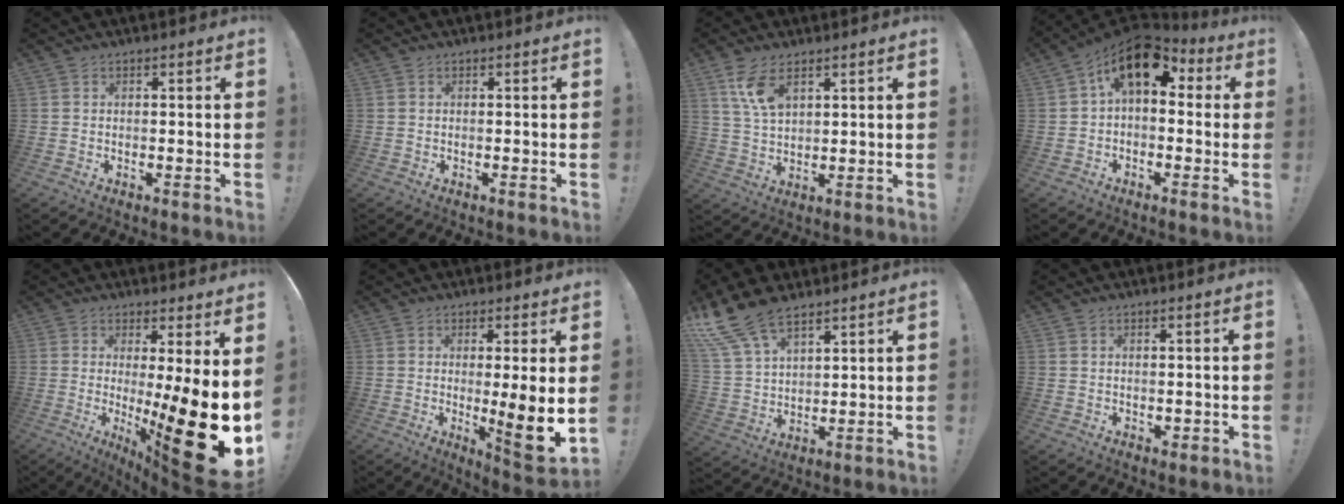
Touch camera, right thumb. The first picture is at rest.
{"total": 0.0}
{"total": 8.6, "force": [4.8, 4.1, 5.8], "torque": [-0.106, -0.022, 0.087]}
{"total": 12.7, "force": [5.1, 6.9, 9.4], "torque": [-0.138, -0.018, 0.094]}
{"total": 21.5, "force": [-3.9, 3.8, 20.8], "torque": [-0.297, -0.017, -0.055]}
{"total": 10.0, "force": [-0.2, 0.1, 10.0], "torque": [-0.128, -0.025, -0.004]}
{"total": 14.6, "force": [10.5, 6.8, 7.5], "torque": [-0.151, -0.060, 0.198]}
{"total": 1.1, "force": [0.2, 0.9, 0.5], "torque": [-0.002, -0.001, 0.004]}